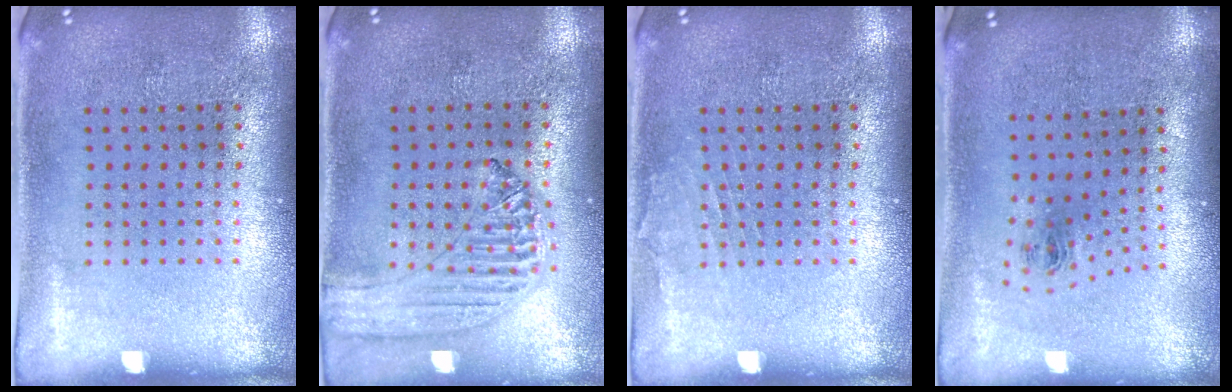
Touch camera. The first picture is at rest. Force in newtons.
{"total": 1.2, "press": 1.2, "slide": 0.1}
{"total": 0.7, "press": 0.7, "slide": 0.1}
{"total": 0.9, "press": 0.4, "slide": 0.9}